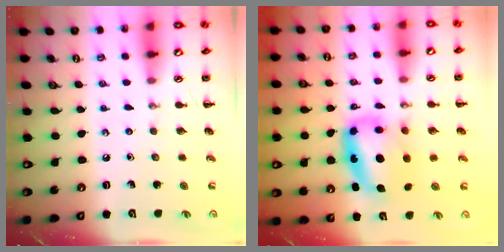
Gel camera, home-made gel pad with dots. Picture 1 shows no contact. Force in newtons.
{"total": 9.8, "press": 9.5, "slide": 2.5}